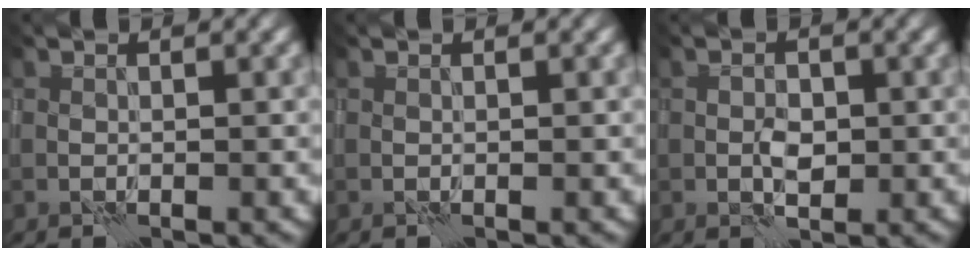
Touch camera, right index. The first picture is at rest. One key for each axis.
{"total": 0.0}
{"total": 1.6, "fx": 0.0, "fy": 1.1, "fz": 1.2, "tx": -0.020, "ty": -0.001, "tz": 0.001}